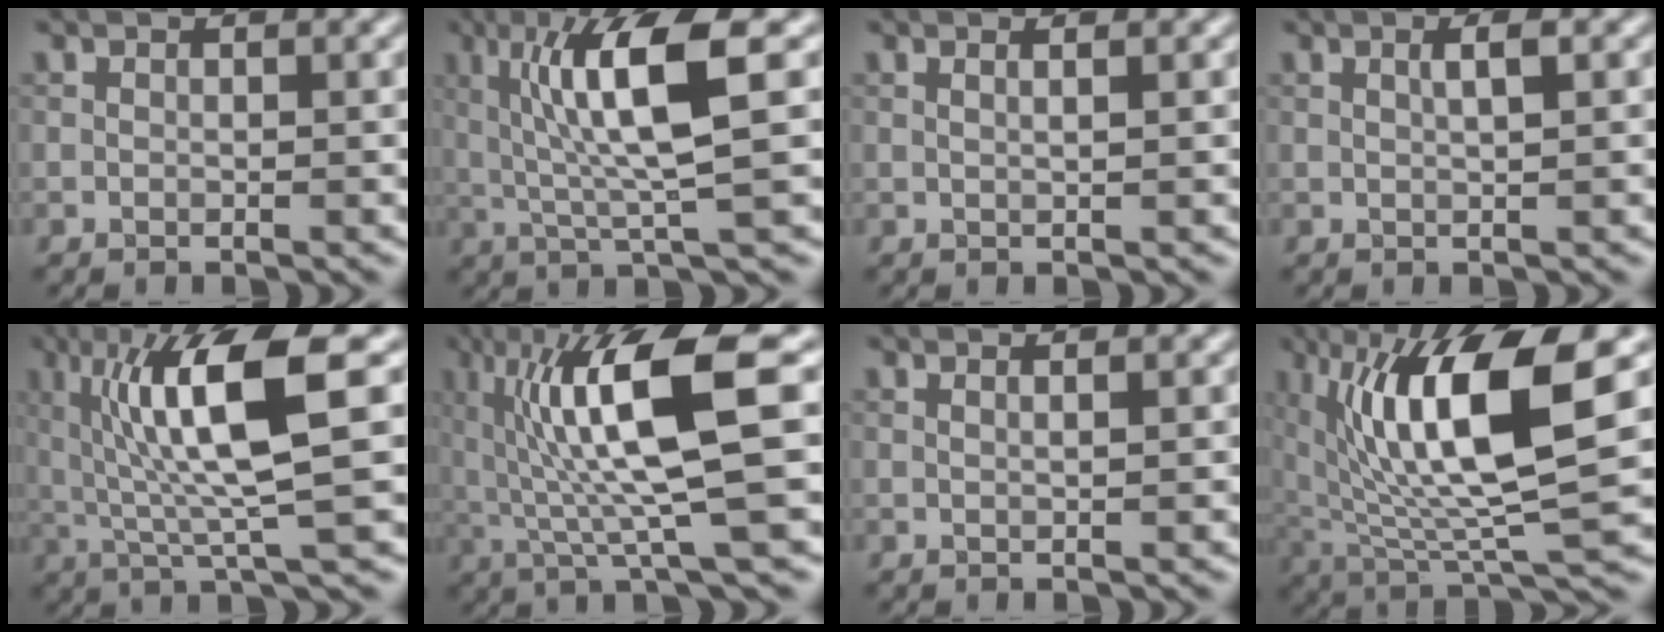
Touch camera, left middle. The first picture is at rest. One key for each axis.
{"total": 7.8, "fx": 1.5, "fy": 1.0, "fz": 7.6, "tx": -0.139, "ty": 0.003, "tz": 0.029}
{"total": 1.4, "fx": 0.7, "fy": 0.5, "fz": 1.1, "tx": -0.004, "ty": -0.002, "tz": -0.003}
{"total": 1.5, "fx": 0.5, "fy": 0.3, "fz": 1.4, "tx": -0.023, "ty": 0.005, "tz": 0.005}
{"total": 9.6, "fx": 2.0, "fy": 1.6, "fz": 9.3, "tx": -0.153, "ty": -0.002, "tz": 0.038}
{"total": 11.1, "fx": 1.9, "fy": 1.9, "fz": 10.7, "tx": -0.179, "ty": 0.003, "tz": 0.039}
{"total": 1.1, "fx": 0.6, "fy": 0.4, "fz": 0.8, "tx": -0.003, "ty": -0.003, "tz": -0.002}
{"total": 12.2, "fx": 2.9, "fy": 3.0, "fz": 11.5, "tx": -0.200, "ty": 0.002, "tz": 0.057}